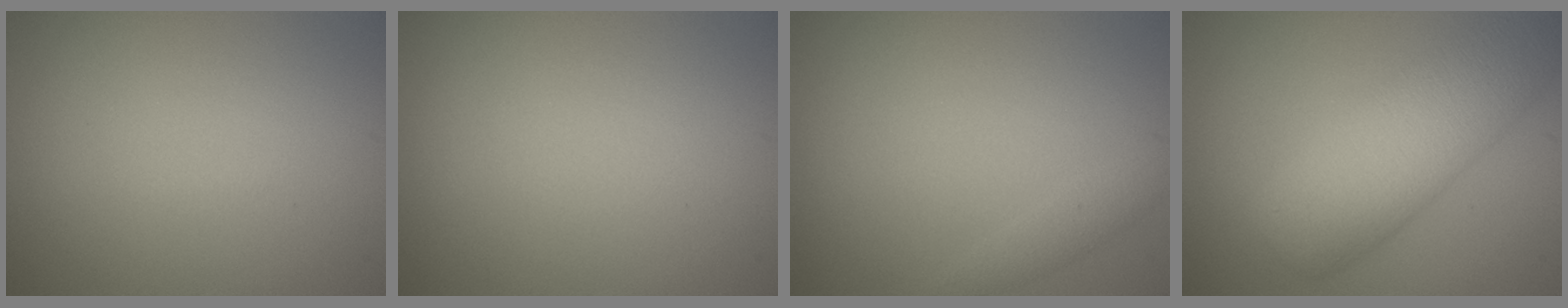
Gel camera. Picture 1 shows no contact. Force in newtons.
{"total": 0.0}
{"total": 1.2, "press": 1.2, "slide": 0.1}
{"total": 8.3, "press": 8.3, "slide": 0.3}